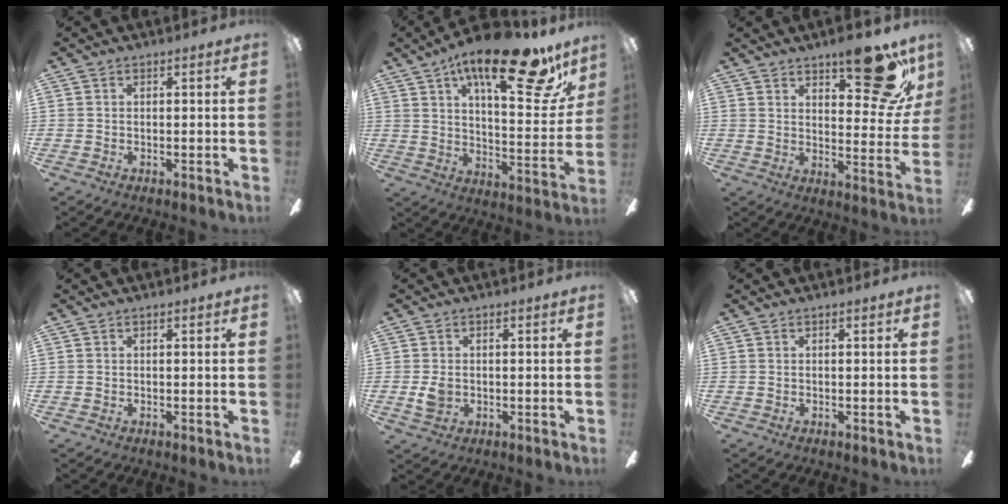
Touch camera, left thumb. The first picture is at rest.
{"total": 24.9, "force": [15.3, 8.2, 17.8], "torque": [-0.262, -0.084, 0.240]}
{"total": 17.8, "force": [11.6, 6.9, 11.5], "torque": [-0.144, -0.068, 0.189]}
{"total": 0.0}
{"total": 3.7, "force": [-0.3, 2.8, 2.3], "torque": [-0.041, 0.002, -0.008]}
{"total": 0.0}